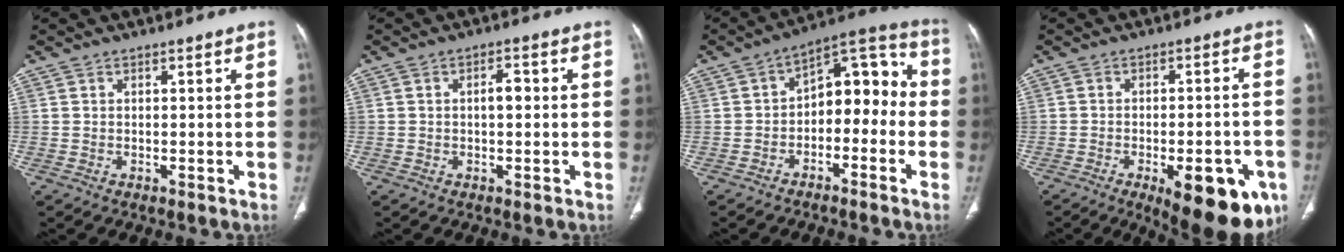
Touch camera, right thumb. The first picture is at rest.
{"total": 2.6, "force": [0.0, 1.3, 2.3], "torque": [-0.031, 0.007, -0.004]}
{"total": 12.3, "force": [-2.6, 7.9, 9.1], "torque": [-0.080, 0.060, -0.052]}
{"total": 17.3, "force": [-7.9, 6.7, 13.8], "torque": [-0.124, 0.017, -0.094]}